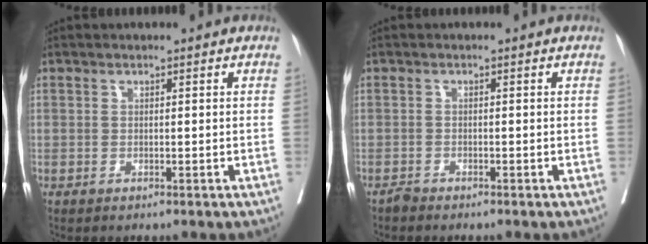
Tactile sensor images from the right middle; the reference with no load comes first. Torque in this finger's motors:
{"motor_torque": [-0.08, -0.17, 0.00, -0.01]}